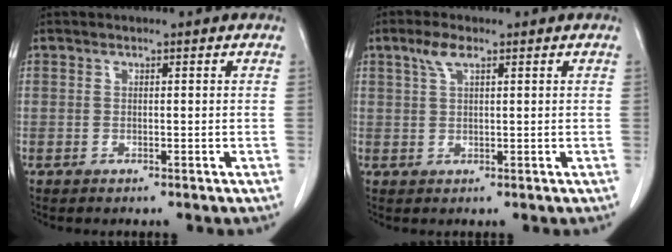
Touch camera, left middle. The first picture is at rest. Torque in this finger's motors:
{"motor_torque": [0.14, -0.06, -0.14, -0.02]}